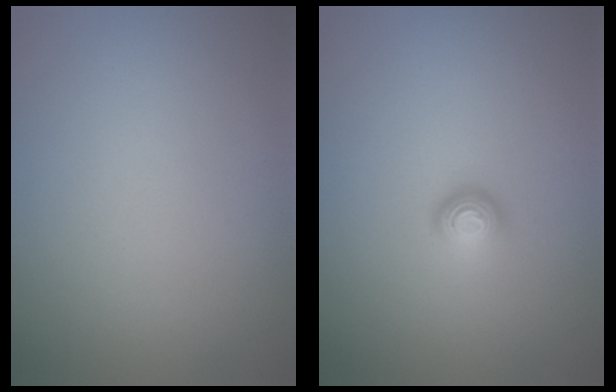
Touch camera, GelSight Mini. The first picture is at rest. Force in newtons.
{"total": 1.6, "press": 1.0, "slide": 1.2}